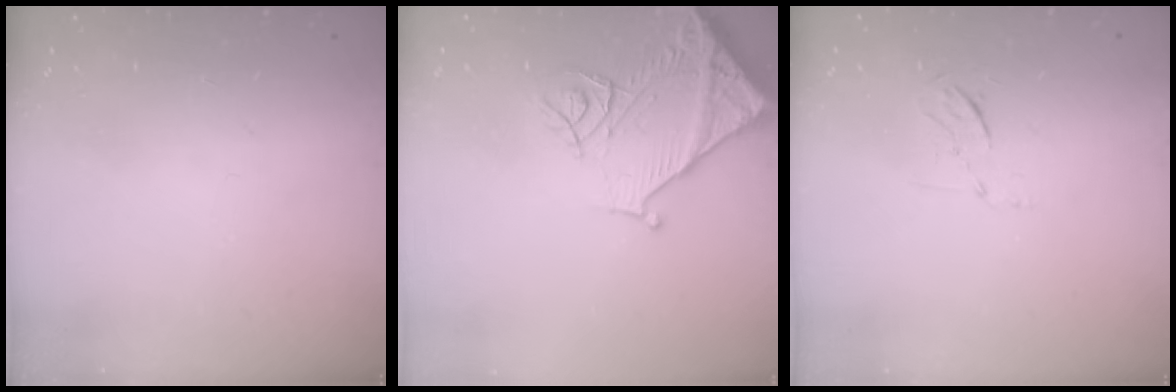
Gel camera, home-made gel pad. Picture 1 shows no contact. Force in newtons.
{"total": 12.4, "press": 12.3, "slide": 1.6}
{"total": 5.4, "press": 5.1, "slide": 1.8}